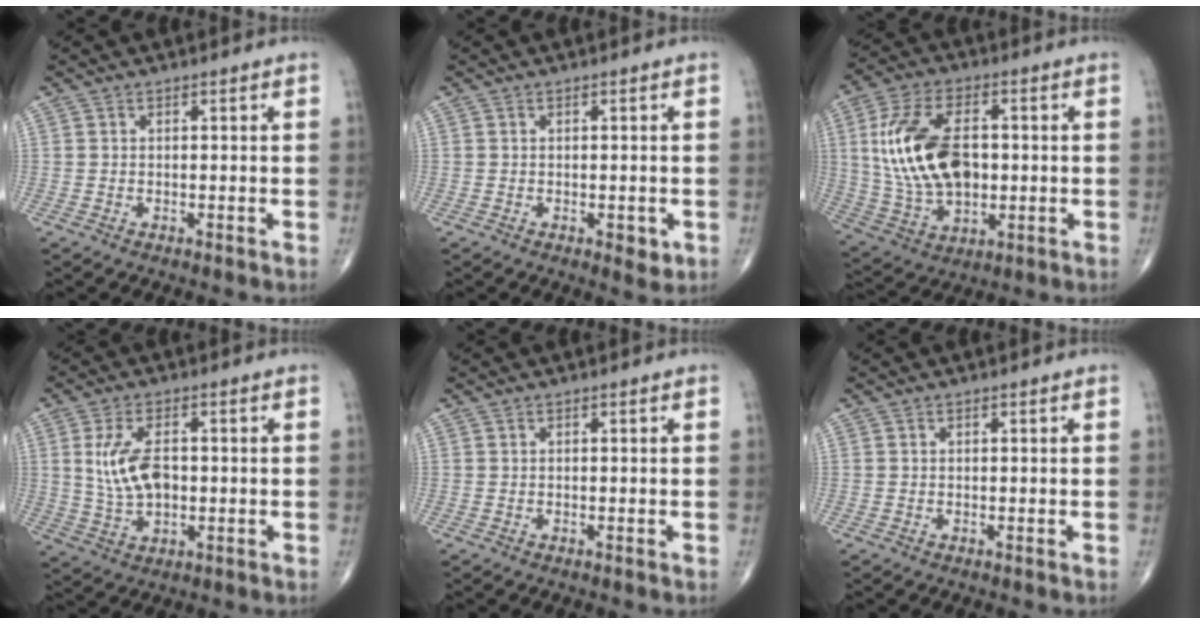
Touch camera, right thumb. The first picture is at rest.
{"total": 2.6, "force": [-0.7, 1.3, 2.1], "torque": [-0.019, -0.003, -0.007]}
{"total": 18.3, "force": [1.3, 10.9, 14.7], "torque": [-0.270, -0.001, 0.032]}
{"total": 8.9, "force": [0.8, 4.8, 7.4], "torque": [-0.141, -0.002, 0.021]}
{"total": 0.0}
{"total": 0.0}